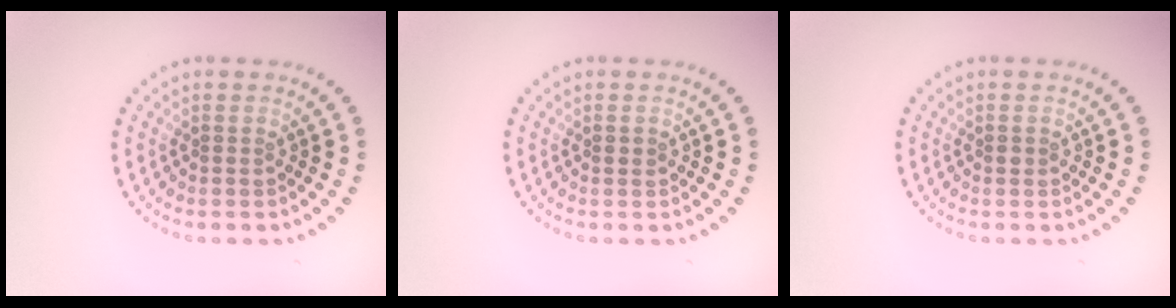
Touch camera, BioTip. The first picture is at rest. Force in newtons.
{"total": 0.8, "press": 0.7, "slide": 0.1}
{"total": 0.6, "press": 0.6, "slide": 0.0}